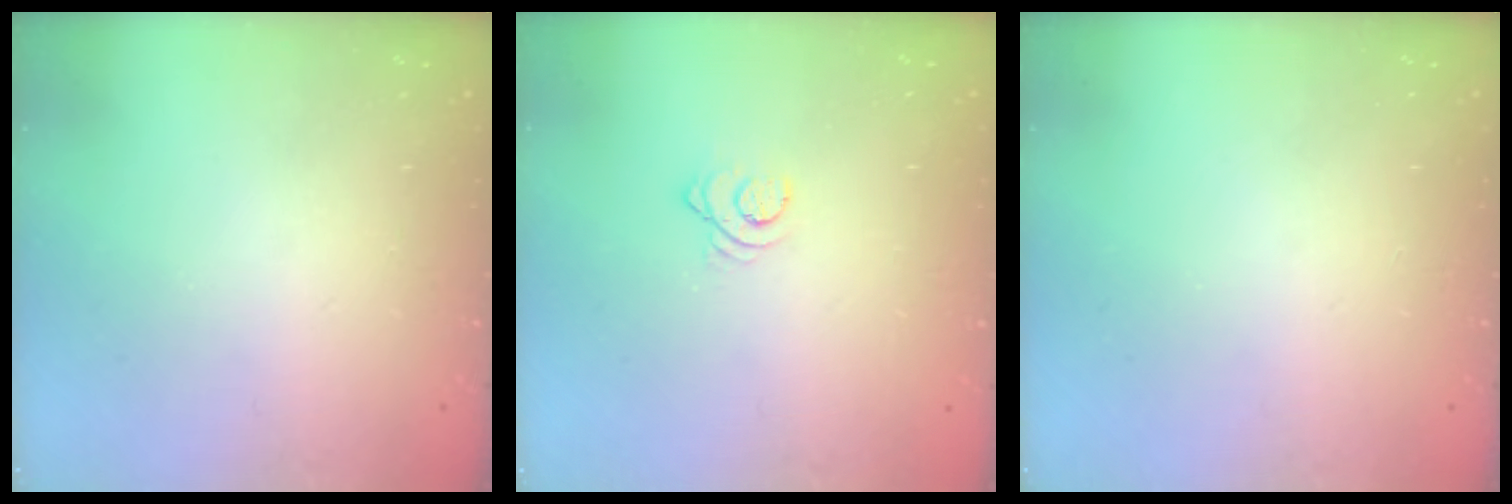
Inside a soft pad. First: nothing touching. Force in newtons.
{"total": 2.5, "press": 2.5, "slide": 0.2}
{"total": 0.0}